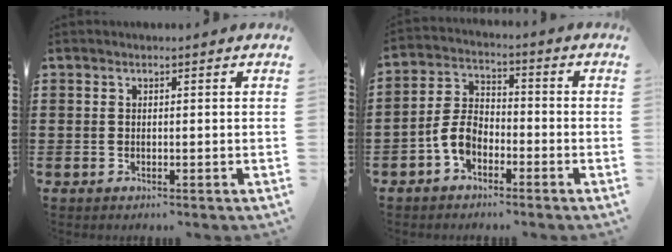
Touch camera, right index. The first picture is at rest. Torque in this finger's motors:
{"motor_torque": [2.14, 0.00, 0.30, 0.06]}